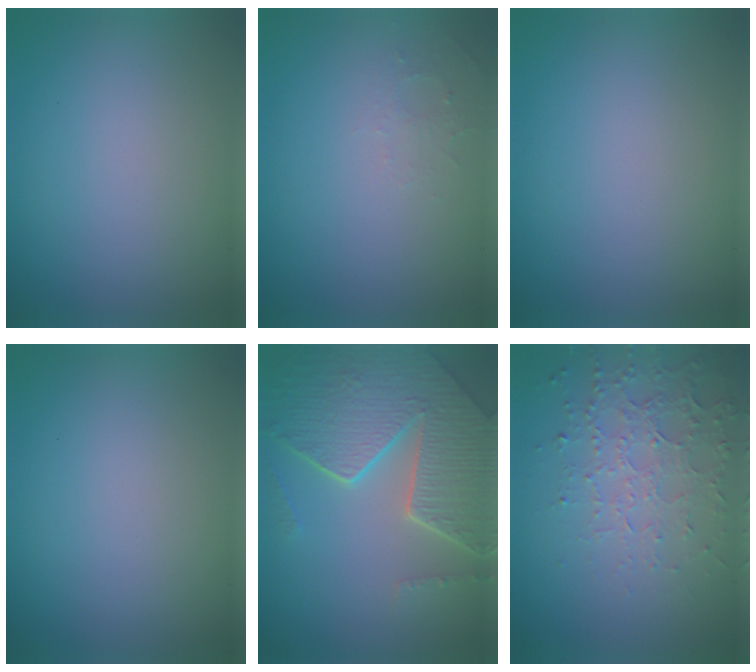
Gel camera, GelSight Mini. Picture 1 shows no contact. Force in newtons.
{"total": 1.2, "press": 1.2, "slide": 0.3}
{"total": 0.0}
{"total": 0.0}
{"total": 8.0, "press": 5.7, "slide": 5.7}
{"total": 4.6, "press": 3.4, "slide": 3.1}